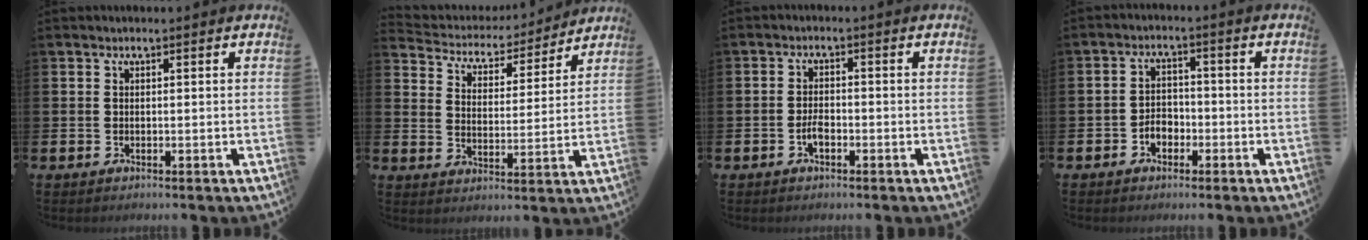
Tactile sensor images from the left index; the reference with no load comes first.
{"total": 4.7, "force": [4.5, 1.6, 0.1], "torque": [-0.032, -0.042, 0.070]}
{"total": 2.1, "force": [-1.0, 1.0, 1.5], "torque": [-0.023, 0.000, -0.020]}
{"total": 2.8, "force": [-1.6, 2.0, 1.2], "torque": [-0.019, 0.004, -0.036]}